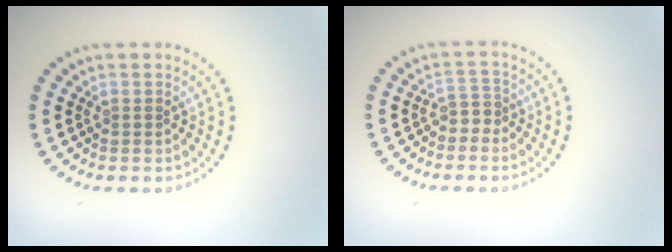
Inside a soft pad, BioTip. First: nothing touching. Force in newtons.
{"total": 1.6, "press": 1.2, "slide": 1.0}